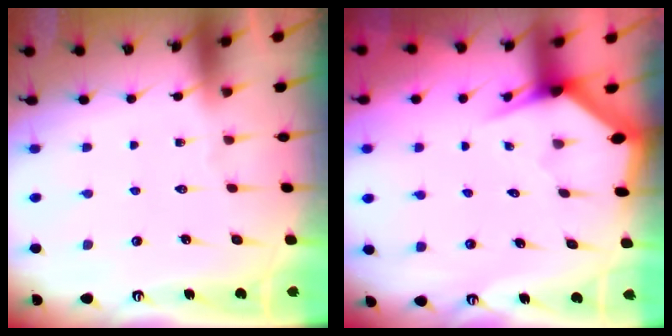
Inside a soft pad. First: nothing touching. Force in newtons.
{"total": 3.1, "press": 3.1, "slide": 0.4}